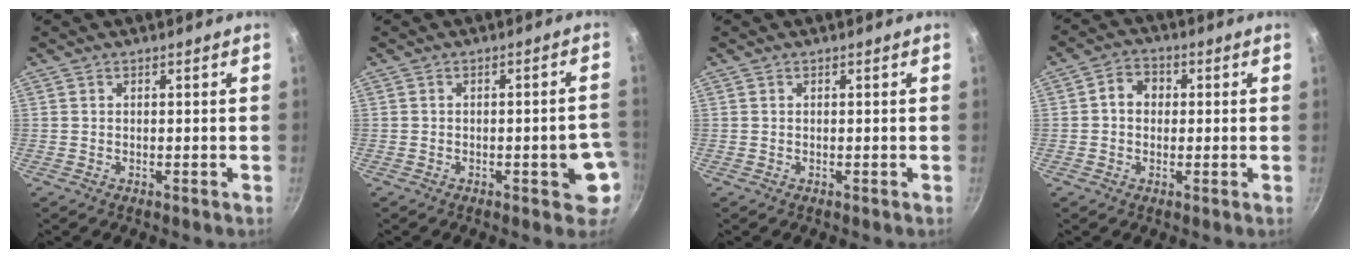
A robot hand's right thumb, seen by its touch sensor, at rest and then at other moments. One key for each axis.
{"total": 6.9, "fx": -2.0, "fy": 2.5, "fz": 6.1, "tx": -0.051, "ty": 0.019, "tz": -0.020}
{"total": 0.0}
{"total": 4.8, "fx": 0.4, "fy": 4.1, "fz": 2.6, "tx": -0.022, "ty": 0.010, "tz": -0.005}